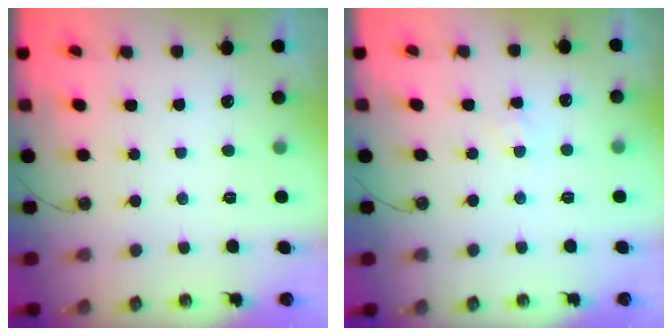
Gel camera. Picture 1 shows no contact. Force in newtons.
{"total": 3.1, "press": 3.0, "slide": 0.4}